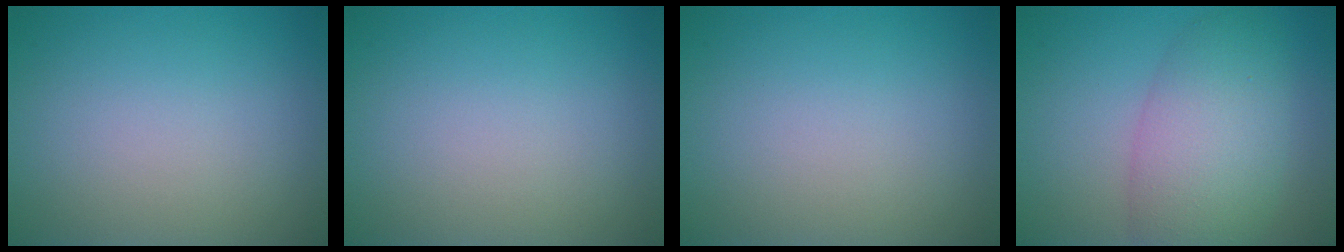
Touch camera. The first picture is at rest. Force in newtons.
{"total": 0.0}
{"total": 0.0}
{"total": 6.7, "press": 6.7, "slide": 0.2}